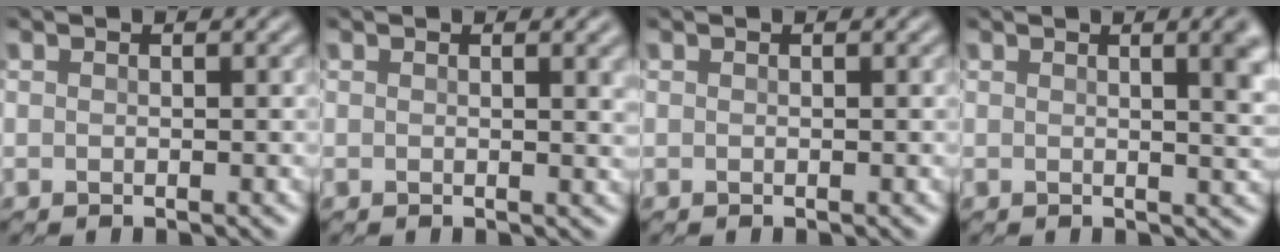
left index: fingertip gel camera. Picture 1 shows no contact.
{"total": 1.9, "force": [0.7, 0.9, 1.5], "torque": [-0.027, -0.001, 0.012]}
{"total": 0.0}
{"total": 3.5, "force": [0.8, 1.3, 3.2], "torque": [-0.047, -0.002, 0.018]}